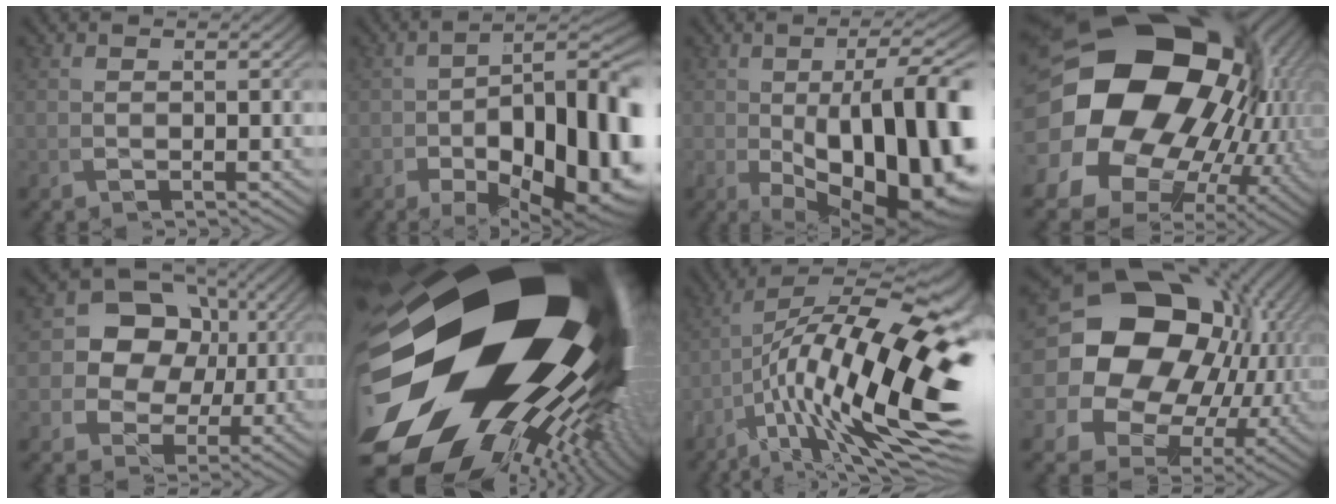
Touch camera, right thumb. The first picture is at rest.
{"total": 16.1, "force": [-4.5, 9.3, 12.4], "torque": [-0.183, -0.047, -0.038]}
{"total": 18.8, "force": [-4.7, 10.6, 14.8], "torque": [-0.221, -0.055, -0.032]}
{"total": 30.8, "force": [2.0, 22.5, 21.0], "torque": [-0.350, -0.041, 0.028]}
{"total": 8.8, "force": [1.1, 7.7, 4.2], "torque": [-0.098, -0.024, 0.017]}
{"total": 48.2, "force": [-2.0, 29.4, 38.2], "torque": [-0.516, -0.045, -0.029]}
{"total": 17.5, "force": [-1.4, 9.6, 14.5], "torque": [-0.239, -0.058, 0.004]}
{"total": 21.4, "force": [1.5, 17.0, 12.9], "torque": [-0.250, -0.024, 0.017]}